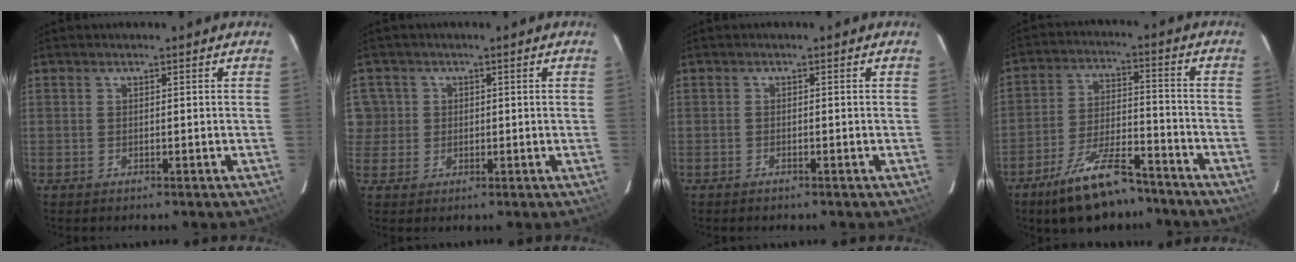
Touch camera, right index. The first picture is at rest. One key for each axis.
{"total": 4.6, "fx": 0.7, "fy": 4.5, "fz": 0.3, "tx": 0.013, "ty": 0.022, "tz": 0.017}
{"total": 0.6, "fx": -0.5, "fy": 0.1, "fz": 0.2, "tx": -0.004, "ty": -0.001, "tz": -0.011}
{"total": 14.3, "fx": -10.8, "fy": 4.8, "fz": 8.0, "tx": -0.161, "ty": -0.003, "tz": -0.181}